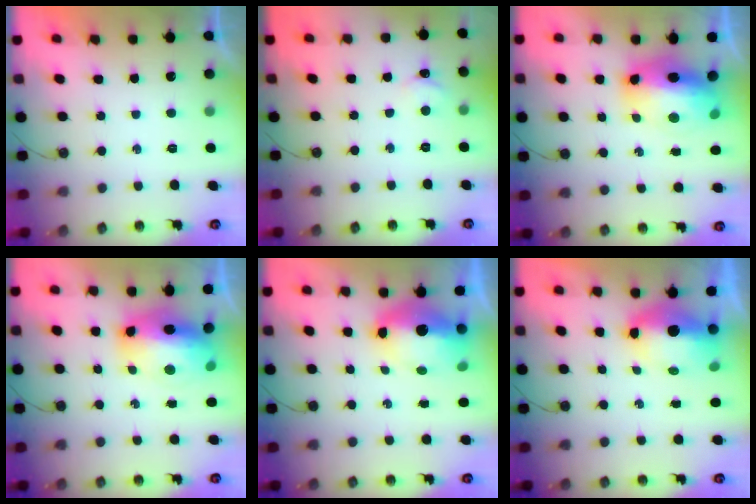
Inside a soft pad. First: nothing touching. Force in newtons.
{"total": 2.3, "press": 2.3, "slide": 0.4}
{"total": 14.4, "press": 14.3, "slide": 2.1}
{"total": 14.4, "press": 14.3, "slide": 2.1}
{"total": 10.9, "press": 10.9, "slide": 1.1}
{"total": 8.3, "press": 8.2, "slide": 1.0}